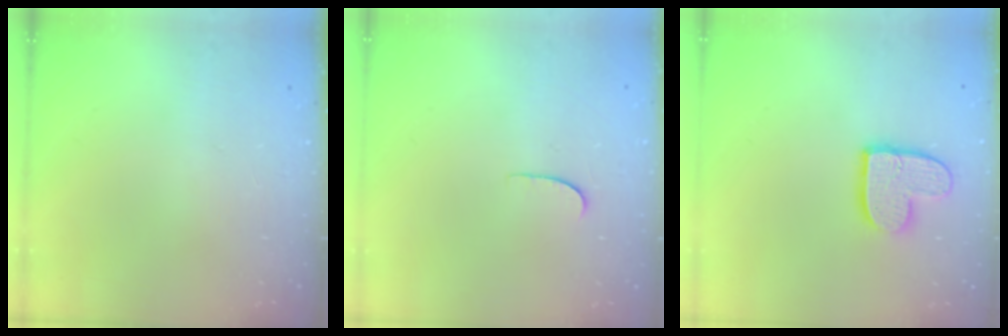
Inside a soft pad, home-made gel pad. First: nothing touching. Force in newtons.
{"total": 4.3, "press": 4.3, "slide": 0.2}
{"total": 11.5, "press": 11.4, "slide": 1.0}